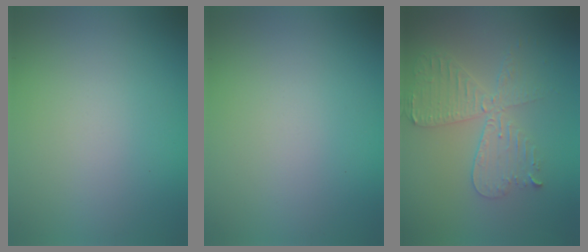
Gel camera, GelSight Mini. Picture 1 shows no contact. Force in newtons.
{"total": 0.0}
{"total": 4.6, "press": 4.0, "slide": 2.3}